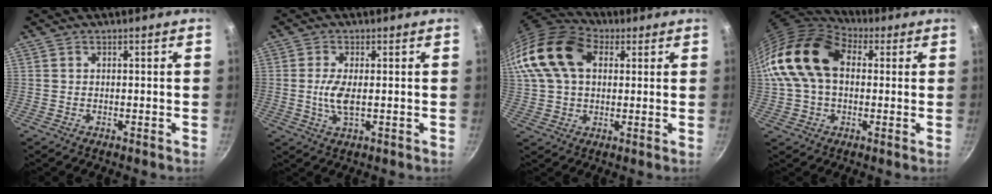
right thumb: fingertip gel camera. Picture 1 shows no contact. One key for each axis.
{"total": 4.6, "fx": -0.1, "fy": 1.6, "fz": 4.3, "tx": -0.098, "ty": -0.004, "tz": -0.003}
{"total": 17.4, "fx": 4.8, "fy": 11.8, "fz": 11.9, "tx": -0.223, "ty": 0.020, "tz": 0.073}
{"total": 17.0, "fx": 2.7, "fy": 11.6, "fz": 12.1, "tx": -0.209, "ty": 0.024, "tz": 0.033}